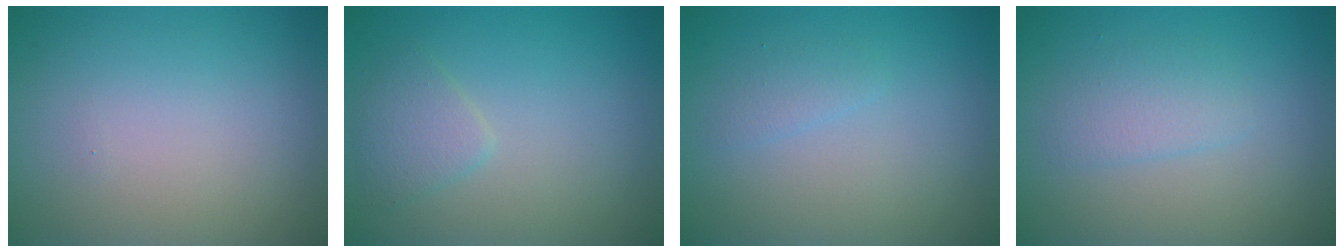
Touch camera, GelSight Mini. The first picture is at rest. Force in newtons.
{"total": 1.8, "press": 1.8, "slide": 0.1}
{"total": 1.0, "press": 1.0, "slide": 0.0}
{"total": 2.0, "press": 2.0, "slide": 0.1}